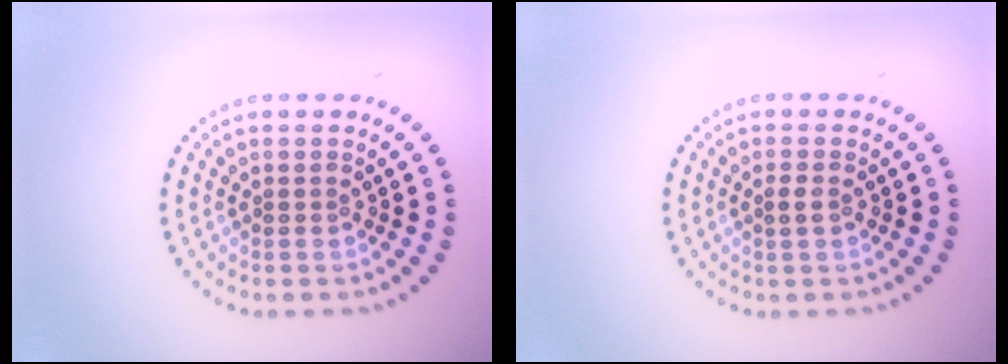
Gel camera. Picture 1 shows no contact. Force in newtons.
{"total": 0.9, "press": 0.9, "slide": 0.1}